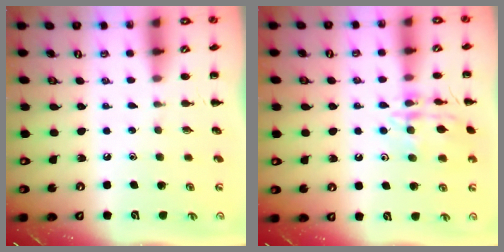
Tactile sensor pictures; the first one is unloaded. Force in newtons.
{"total": 14.3, "press": 14.2, "slide": 0.9}